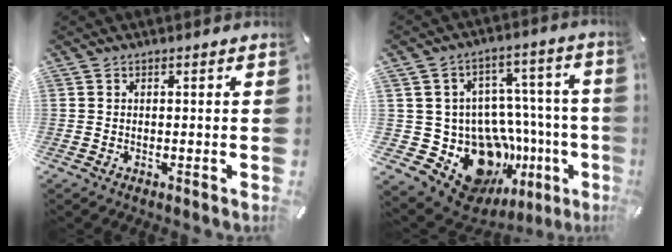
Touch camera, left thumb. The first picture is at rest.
{"total": 20.1, "force": [-7.5, 15.3, 10.8], "torque": [-0.170, 0.022, -0.072]}